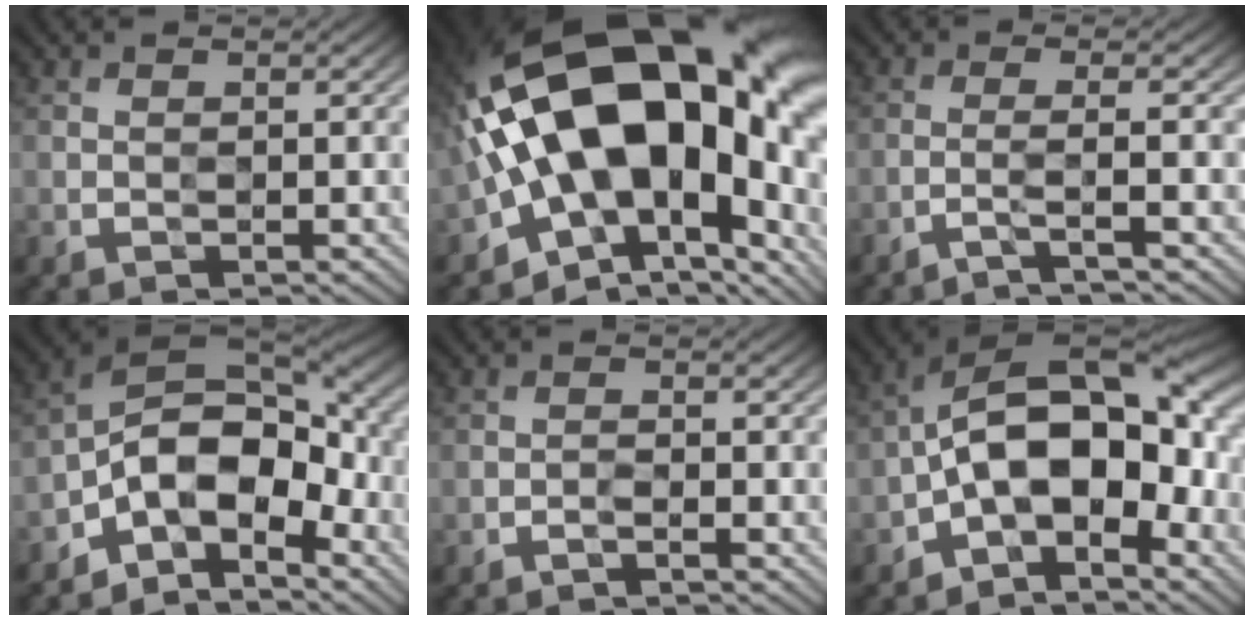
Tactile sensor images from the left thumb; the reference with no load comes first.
{"total": 21.3, "force": [1.2, 11.6, 17.7], "torque": [-0.327, -0.023, 0.018]}
{"total": 2.5, "force": [-1.9, 0.0, 1.6], "torque": [-0.014, 0.016, -0.059]}
{"total": 11.0, "force": [-4.9, 6.2, 7.7], "torque": [-0.126, 0.004, -0.101]}
{"total": 1.2, "force": [-1.1, -0.2, -0.1], "torque": [0.001, 0.006, -0.023]}
{"total": 13.6, "force": [-2.6, 7.4, 11.1], "torque": [-0.173, 0.026, -0.055]}